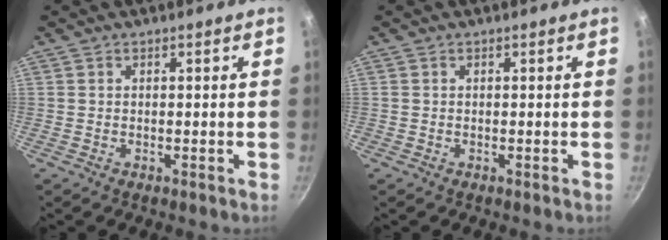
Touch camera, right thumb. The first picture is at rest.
{"total": 0.0}